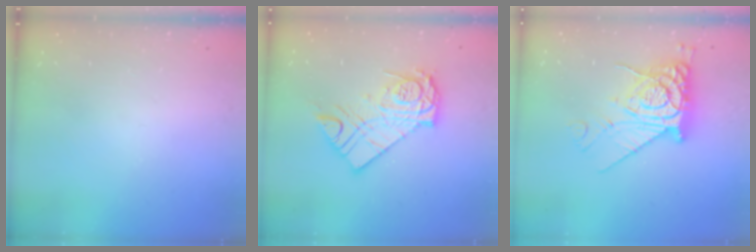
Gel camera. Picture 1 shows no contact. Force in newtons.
{"total": 12.9, "press": 12.9, "slide": 1.0}
{"total": 12.6, "press": 12.5, "slide": 1.4}